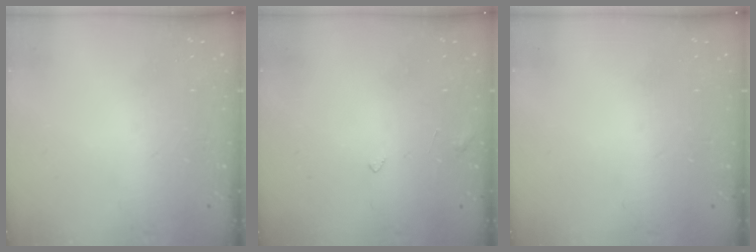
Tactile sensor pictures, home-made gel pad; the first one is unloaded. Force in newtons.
{"total": 3.4, "press": 3.4, "slide": 0.4}
{"total": 0.0}